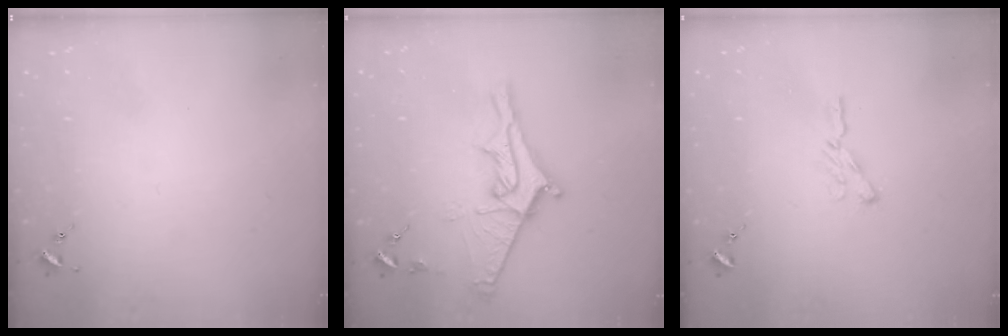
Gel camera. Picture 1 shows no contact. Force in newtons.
{"total": 14.1, "press": 14.1, "slide": 1.1}
{"total": 4.7, "press": 4.6, "slide": 0.6}